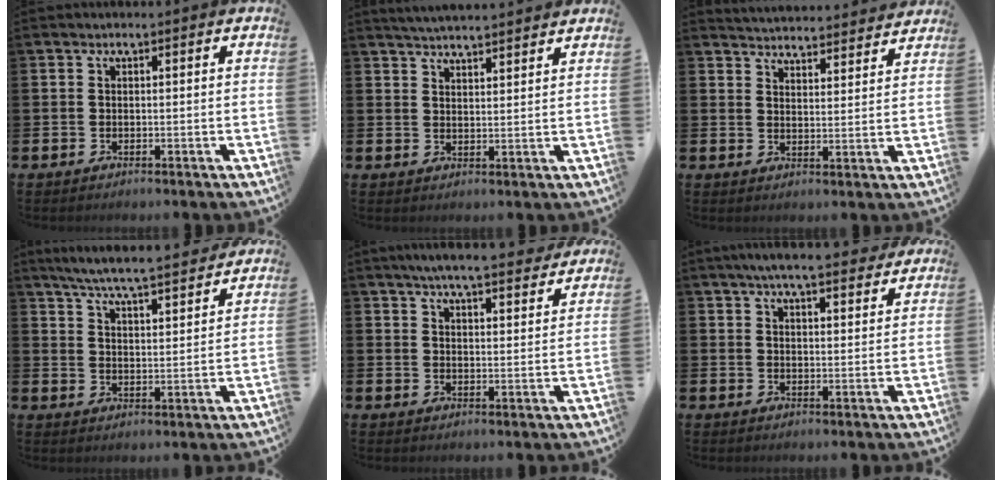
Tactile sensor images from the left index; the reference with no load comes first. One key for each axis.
{"total": 4.0, "fx": 4.0, "fy": -0.1, "fz": 0.2, "tx": -0.008, "ty": -0.021, "tz": 0.073}
{"total": 4.8, "fx": 4.8, "fy": 0.4, "fz": -0.2, "tx": 0.001, "ty": -0.043, "tz": 0.082}
{"total": 6.6, "fx": 6.3, "fy": -0.1, "fz": 1.8, "tx": -0.050, "ty": -0.045, "tz": 0.109}
{"total": 6.3, "fx": 6.0, "fy": 0.3, "fz": 1.8, "tx": -0.039, "ty": -0.033, "tz": 0.105}
{"total": 6.1, "fx": 5.7, "fy": 0.6, "fz": 2.1, "tx": -0.042, "ty": -0.023, "tz": 0.100}